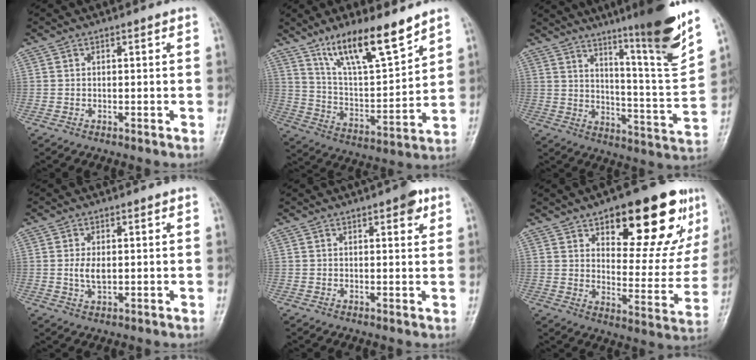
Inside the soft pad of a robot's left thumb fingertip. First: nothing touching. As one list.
[{"total": 15.4, "force": [10.9, 3.5, 10.3], "torque": [-0.162, -0.062, 0.208]}, {"total": 19.0, "force": [12.4, 1.2, 14.4], "torque": [-0.186, -0.075, 0.188]}, {"total": 3.5, "force": [0.2, 1.9, 2.9], "torque": [-0.058, -0.005, 0.004]}, {"total": 3.7, "force": [2.0, 1.4, 2.7], "torque": [-0.025, -0.006, 0.021]}, {"total": 23.2, "force": [12.3, 9.5, 17.2], "torque": [-0.180, -0.040, 0.178]}]